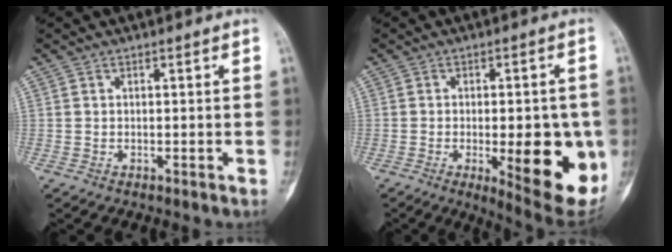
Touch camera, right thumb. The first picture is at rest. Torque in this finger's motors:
{"motor_torque": [-0.31, 0.77, 0.22, -0.05, 0.12]}